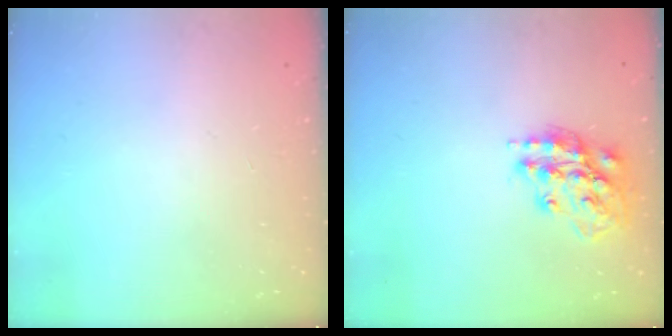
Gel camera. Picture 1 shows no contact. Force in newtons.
{"total": 16.1, "press": 16.1, "slide": 1.5}